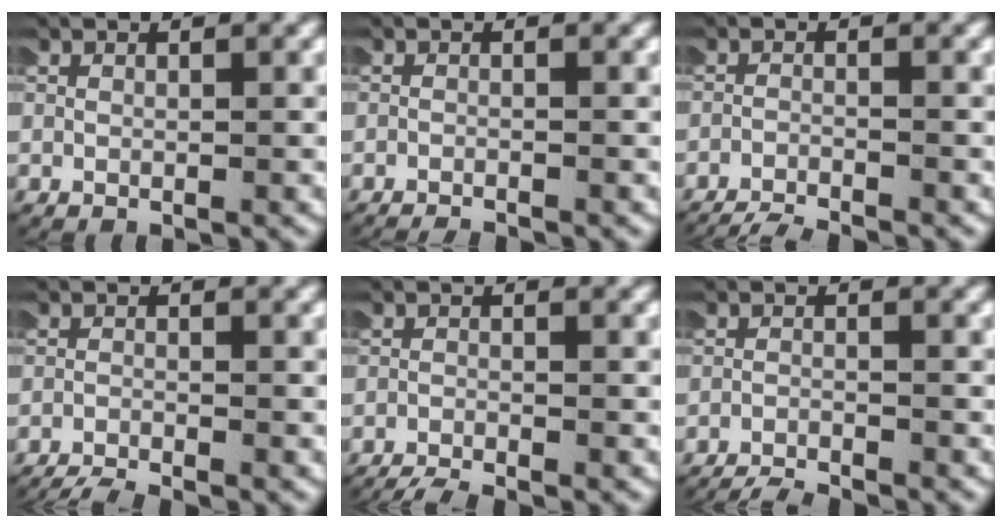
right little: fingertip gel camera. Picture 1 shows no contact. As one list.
[{"total": 2.1, "force": [-2.1, 0.2, 0.0], "torque": [-0.006, -0.009, -0.031]}, {"total": 6.8, "force": [-6.7, 1.4, 0.7], "torque": [-0.016, -0.022, -0.100]}, {"total": 5.6, "force": [-5.5, 1.2, 0.8], "torque": [-0.017, -0.019, -0.082]}, {"total": 5.3, "force": [-5.1, 1.2, 0.8], "torque": [-0.017, -0.018, -0.077]}, {"total": 5.4, "force": [-5.3, 1.0, 0.5], "torque": [-0.015, -0.020, -0.079]}]